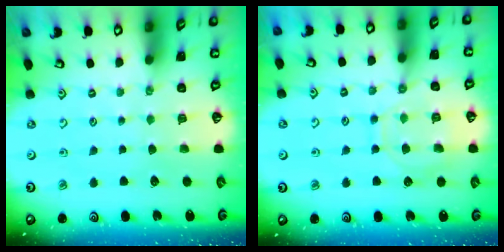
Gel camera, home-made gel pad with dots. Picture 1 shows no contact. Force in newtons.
{"total": 10.1, "press": 10.0, "slide": 1.1}